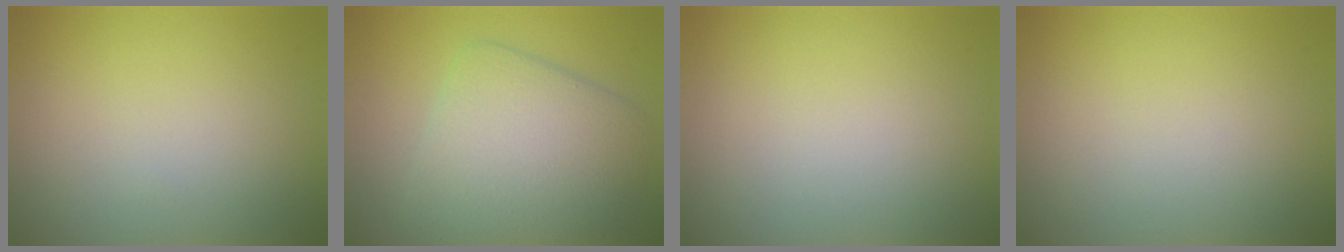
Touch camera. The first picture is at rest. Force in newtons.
{"total": 7.0, "press": 6.9, "slide": 0.4}
{"total": 0.0}
{"total": 0.0}